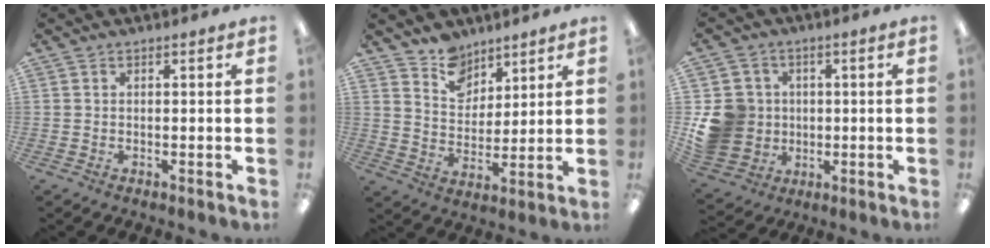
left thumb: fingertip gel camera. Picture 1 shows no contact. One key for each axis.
{"total": 9.5, "fx": 7.5, "fy": 5.6, "fz": 1.3, "tx": -0.022, "ty": -0.053, "tz": 0.143}
{"total": 12.1, "fx": -0.5, "fy": 11.5, "fz": 3.7, "tx": -0.093, "ty": 0.020, "tz": 0.001}